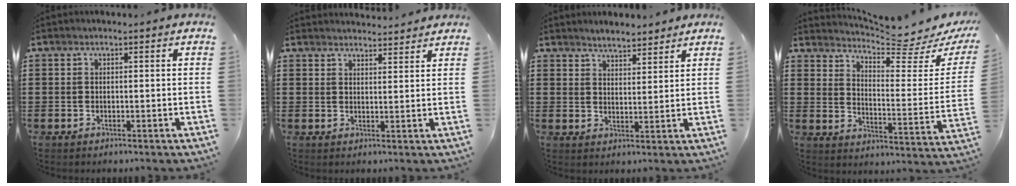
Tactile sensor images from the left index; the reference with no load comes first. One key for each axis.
{"total": 2.6, "fx": 2.6, "fy": 0.1, "fz": -0.1, "tx": -0.006, "ty": -0.007, "tz": 0.050}
{"total": 3.3, "fx": 3.3, "fy": 0.5, "fz": 0.1, "tx": -0.012, "ty": -0.006, "tz": 0.062}
{"total": 6.3, "fx": 5.8, "fy": -0.5, "fz": 2.3, "tx": -0.058, "ty": -0.059, "tz": 0.094}